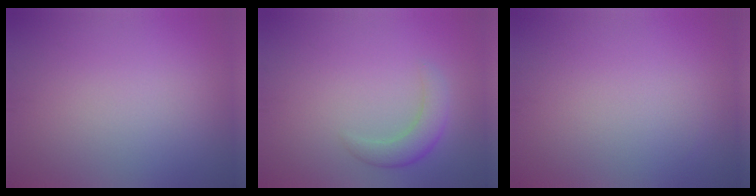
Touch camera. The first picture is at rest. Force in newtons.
{"total": 2.7, "press": 2.6, "slide": 0.2}
{"total": 0.0}